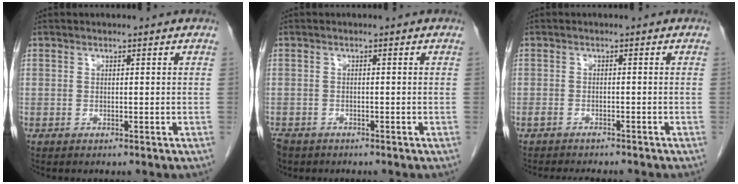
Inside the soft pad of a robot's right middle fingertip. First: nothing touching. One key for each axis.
{"total": 4.3, "fx": -3.3, "fy": 2.5, "fz": 1.2, "tx": -0.027, "ty": -0.005, "tz": -0.056}
{"total": 5.0, "fx": -4.5, "fy": 1.0, "fz": 1.9, "tx": -0.026, "ty": -0.003, "tz": -0.059}